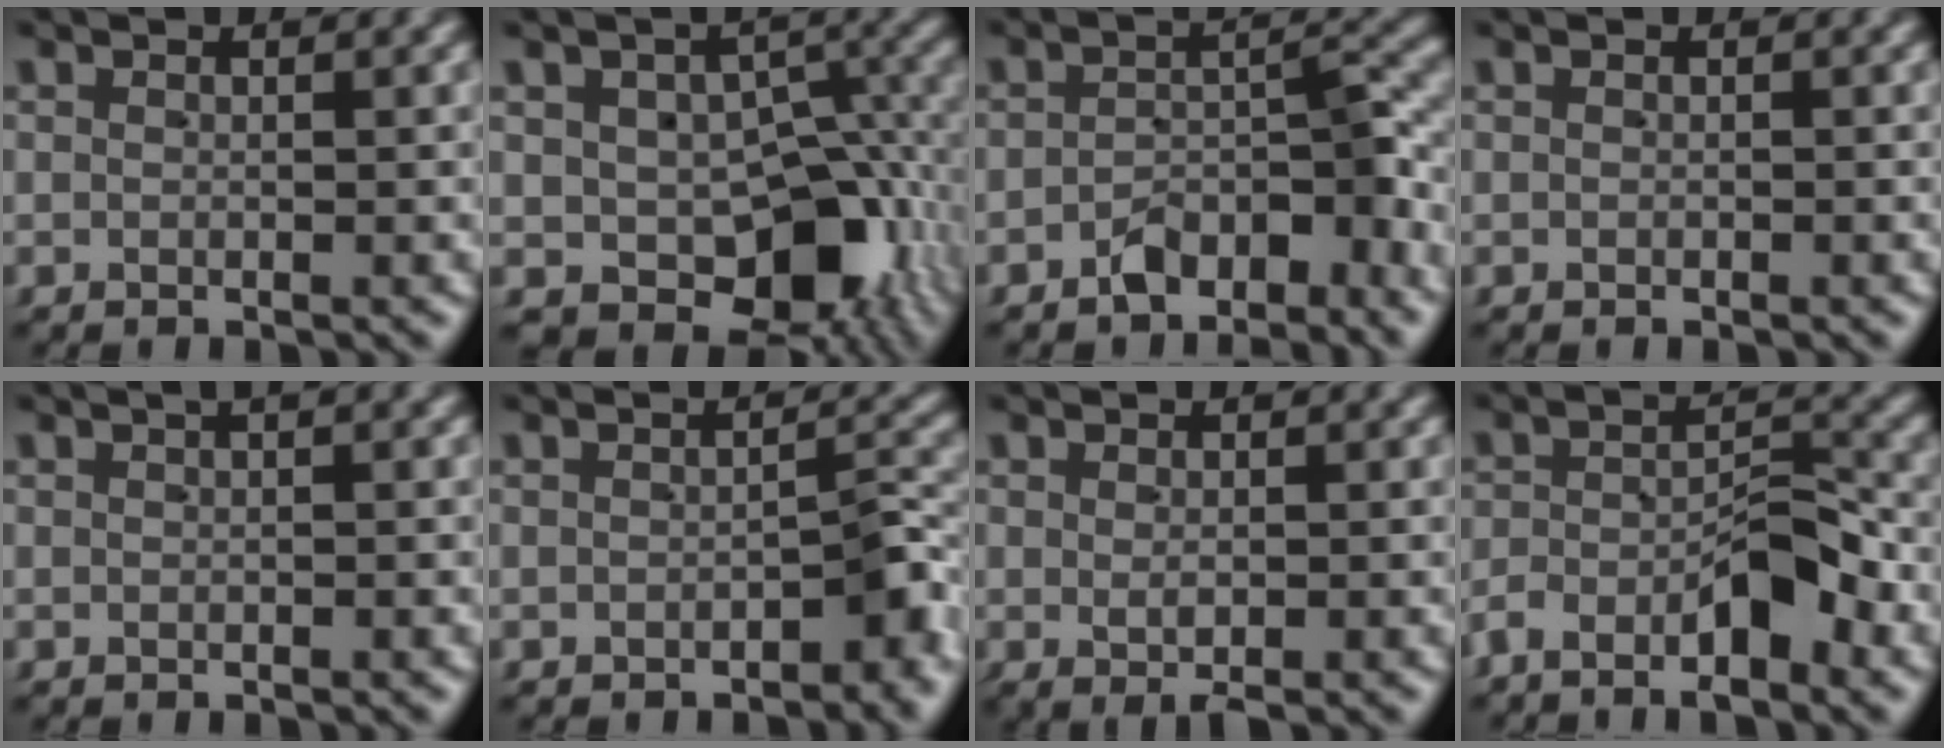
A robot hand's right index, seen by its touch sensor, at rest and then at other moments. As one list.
[{"total": 12.6, "force": [-3.9, 9.4, 7.4], "torque": [-0.123, -0.078, -0.027]}, {"total": 4.4, "force": [-3.6, 1.0, 2.3], "torque": [-0.025, 0.010, -0.061]}, {"total": 0.0}, {"total": 1.1, "force": [0.4, 0.3, 0.9], "torque": [-0.009, 0.012, 0.003]}, {"total": 2.6, "force": [-1.7, 0.9, 1.7], "torque": [-0.016, 0.002, -0.026]}, {"total": 1.6, "force": [-0.3, 0.4, 1.5], "torque": [-0.027, -0.007, 0.005]}, {"total": 4.1, "force": [-2.9, 1.6, 2.4], "torque": [-0.031, 0.003, -0.053]}]